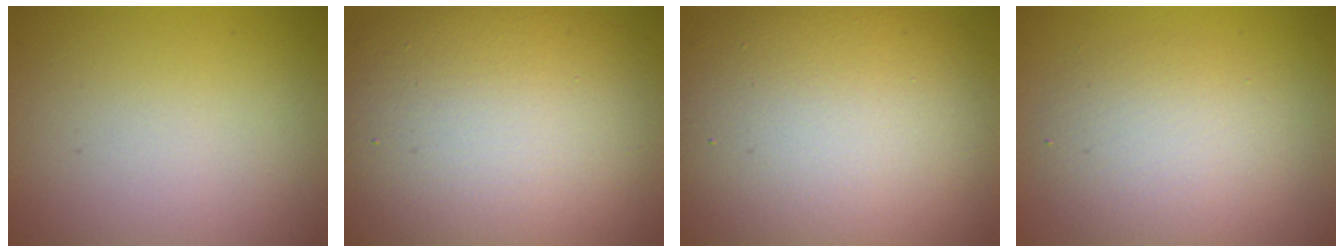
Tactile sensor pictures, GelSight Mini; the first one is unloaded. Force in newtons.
{"total": 14.7, "press": 14.7, "slide": 0.9}
{"total": 16.2, "press": 16.2, "slide": 1.0}
{"total": 3.9, "press": 3.9, "slide": 0.3}